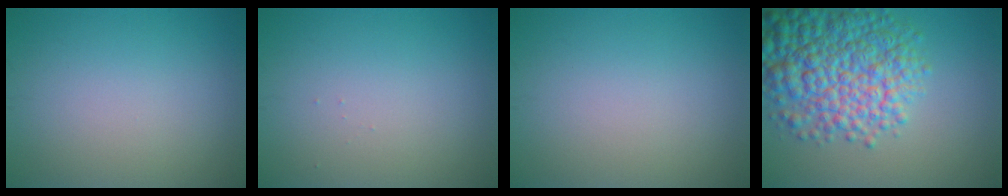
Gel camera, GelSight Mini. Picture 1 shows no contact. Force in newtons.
{"total": 0.0}
{"total": 0.0}
{"total": 9.7, "press": 9.7, "slide": 0.3}